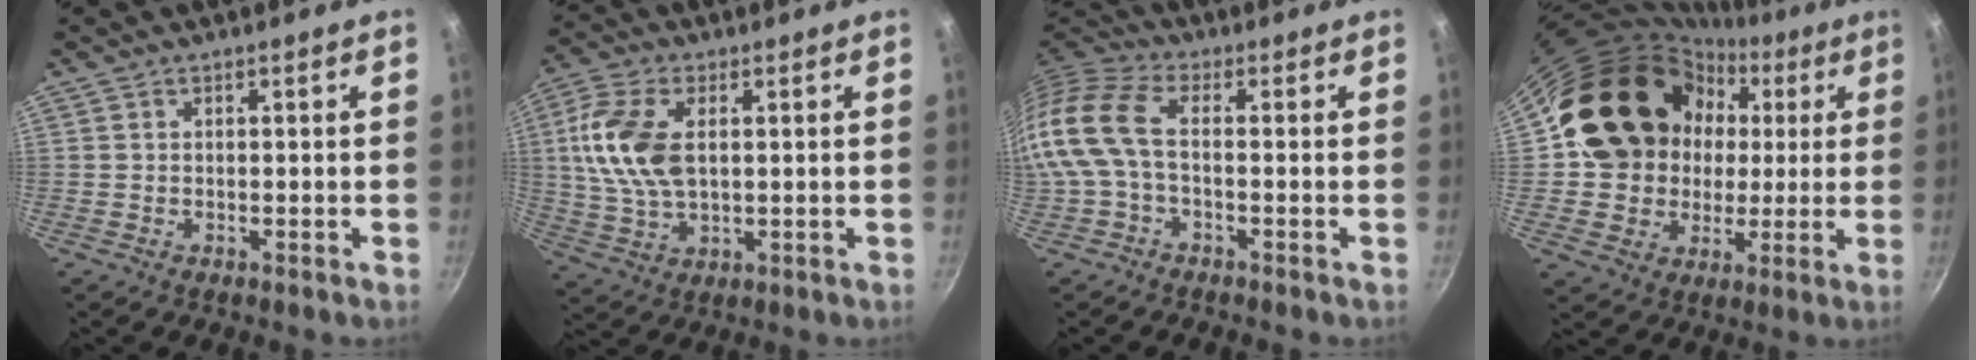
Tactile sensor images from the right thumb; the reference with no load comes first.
{"total": 12.6, "force": [2.0, 7.2, 10.2], "torque": [-0.202, 0.003, 0.037]}
{"total": 12.9, "force": [-2.1, 6.8, 10.8], "torque": [-0.240, 0.026, -0.065]}
{"total": 21.4, "force": [3.1, 18.8, 9.8], "torque": [-0.143, 0.038, 0.061]}